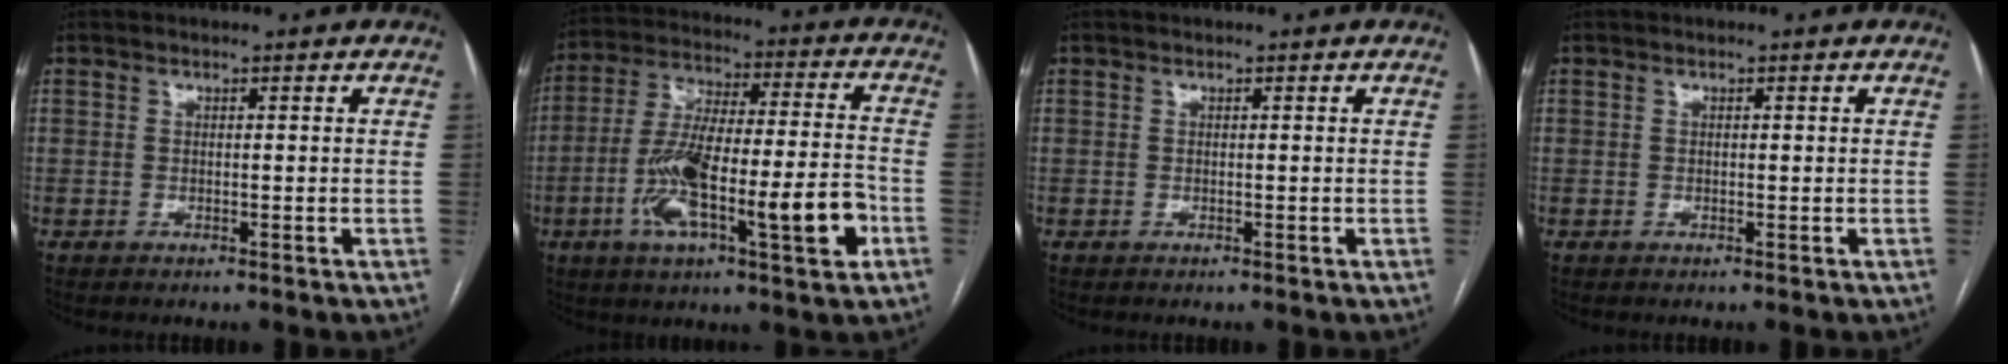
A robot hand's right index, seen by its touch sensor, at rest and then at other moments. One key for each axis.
{"total": 18.7, "fx": -6.0, "fy": 2.9, "fz": 17.4, "tx": -0.295, "ty": 0.009, "tz": -0.096}
{"total": 0.0}
{"total": 0.0}